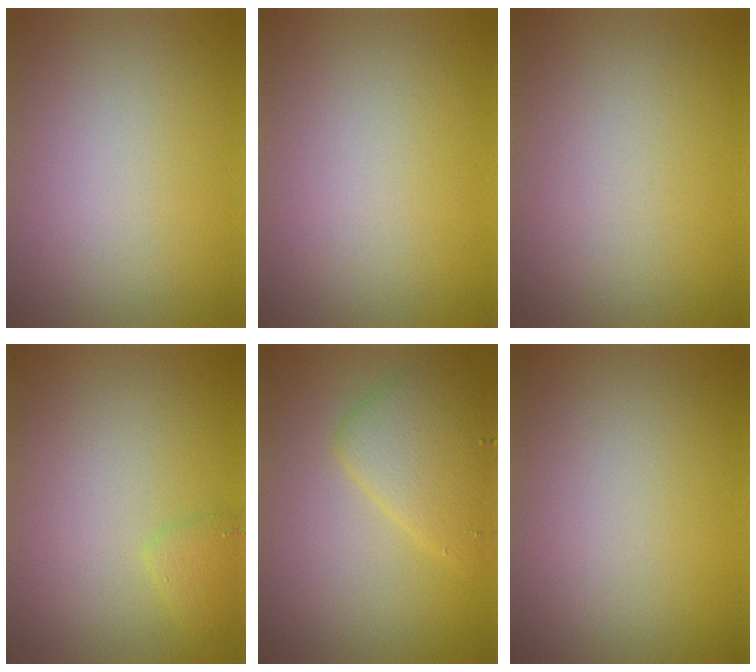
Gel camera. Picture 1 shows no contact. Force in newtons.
{"total": 0.0}
{"total": 0.0}
{"total": 1.3, "press": 1.3, "slide": 0.1}
{"total": 3.0, "press": 3.0, "slide": 0.1}
{"total": 0.0}